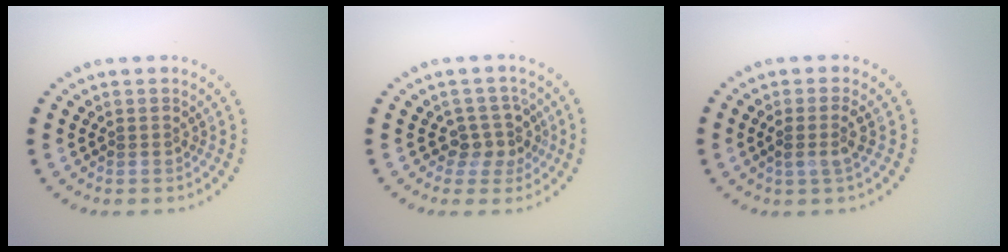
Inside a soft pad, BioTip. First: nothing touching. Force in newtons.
{"total": 2.6, "press": 2.0, "slide": 1.6}
{"total": 1.5, "press": 1.3, "slide": 0.9}